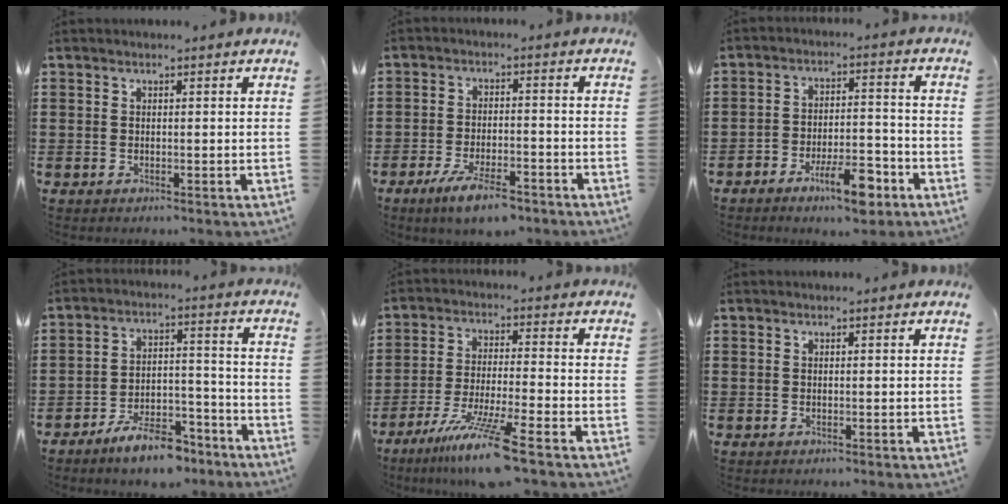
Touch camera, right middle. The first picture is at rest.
{"total": 6.1, "force": [-4.6, 1.5, 3.7], "torque": [-0.077, -0.003, -0.085]}
{"total": 8.2, "force": [-5.5, 2.6, 5.5], "torque": [-0.094, 0.012, -0.098]}
{"total": 8.3, "force": [-7.1, 2.2, 3.7], "torque": [-0.061, 0.021, -0.129]}
{"total": 9.8, "force": [-7.4, -0.4, 6.5], "torque": [-0.124, -0.013, -0.141]}
{"total": 0.0}